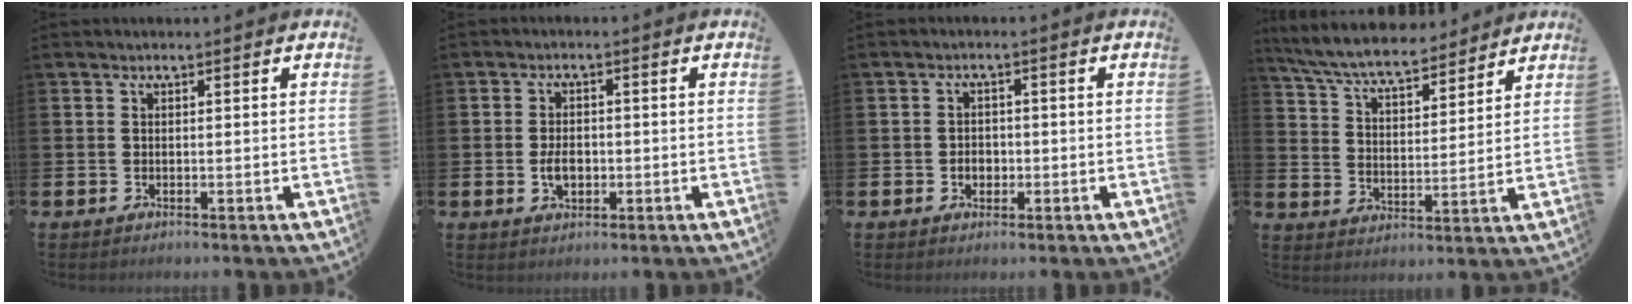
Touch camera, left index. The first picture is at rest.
{"total": 3.2, "force": [-0.5, 2.0, 2.4], "torque": [-0.030, -0.002, -0.014]}
{"total": 2.1, "force": [-0.5, 1.7, 1.1], "torque": [-0.007, -0.001, -0.016]}
{"total": 7.7, "force": [7.2, 1.3, 2.4], "torque": [-0.074, -0.042, 0.126]}